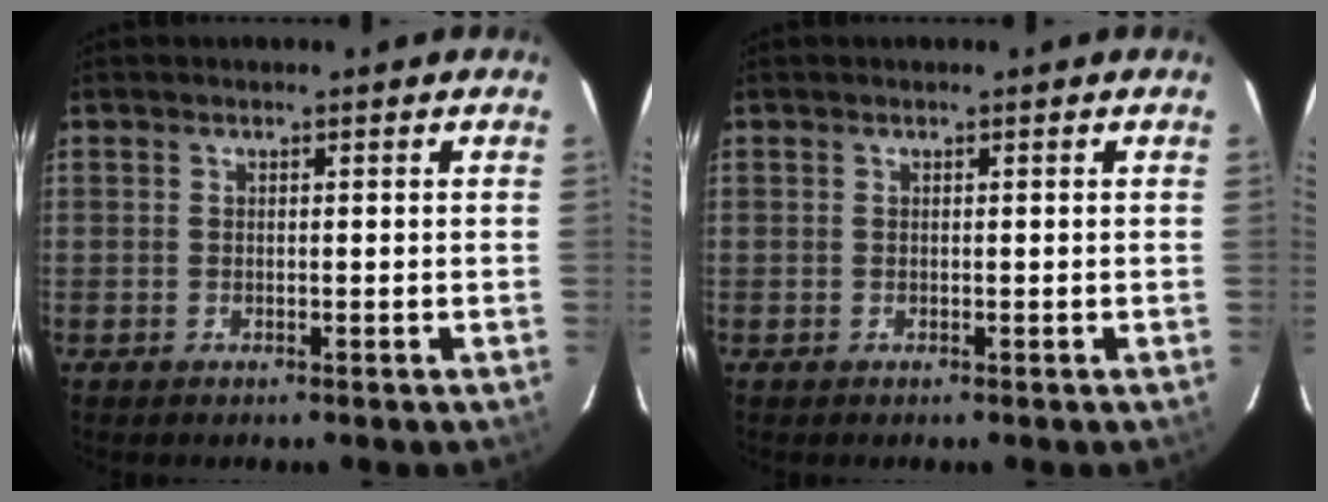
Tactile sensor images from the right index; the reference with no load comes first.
{"total": 0.0}